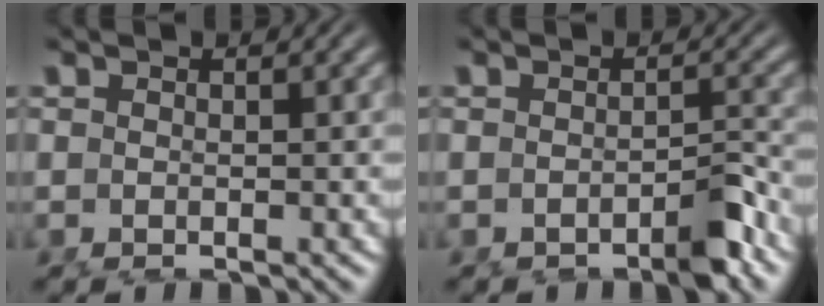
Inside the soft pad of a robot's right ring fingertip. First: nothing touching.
{"total": 2.0, "force": [-1.6, -0.2, 1.2], "torque": [-0.013, -0.003, -0.028]}